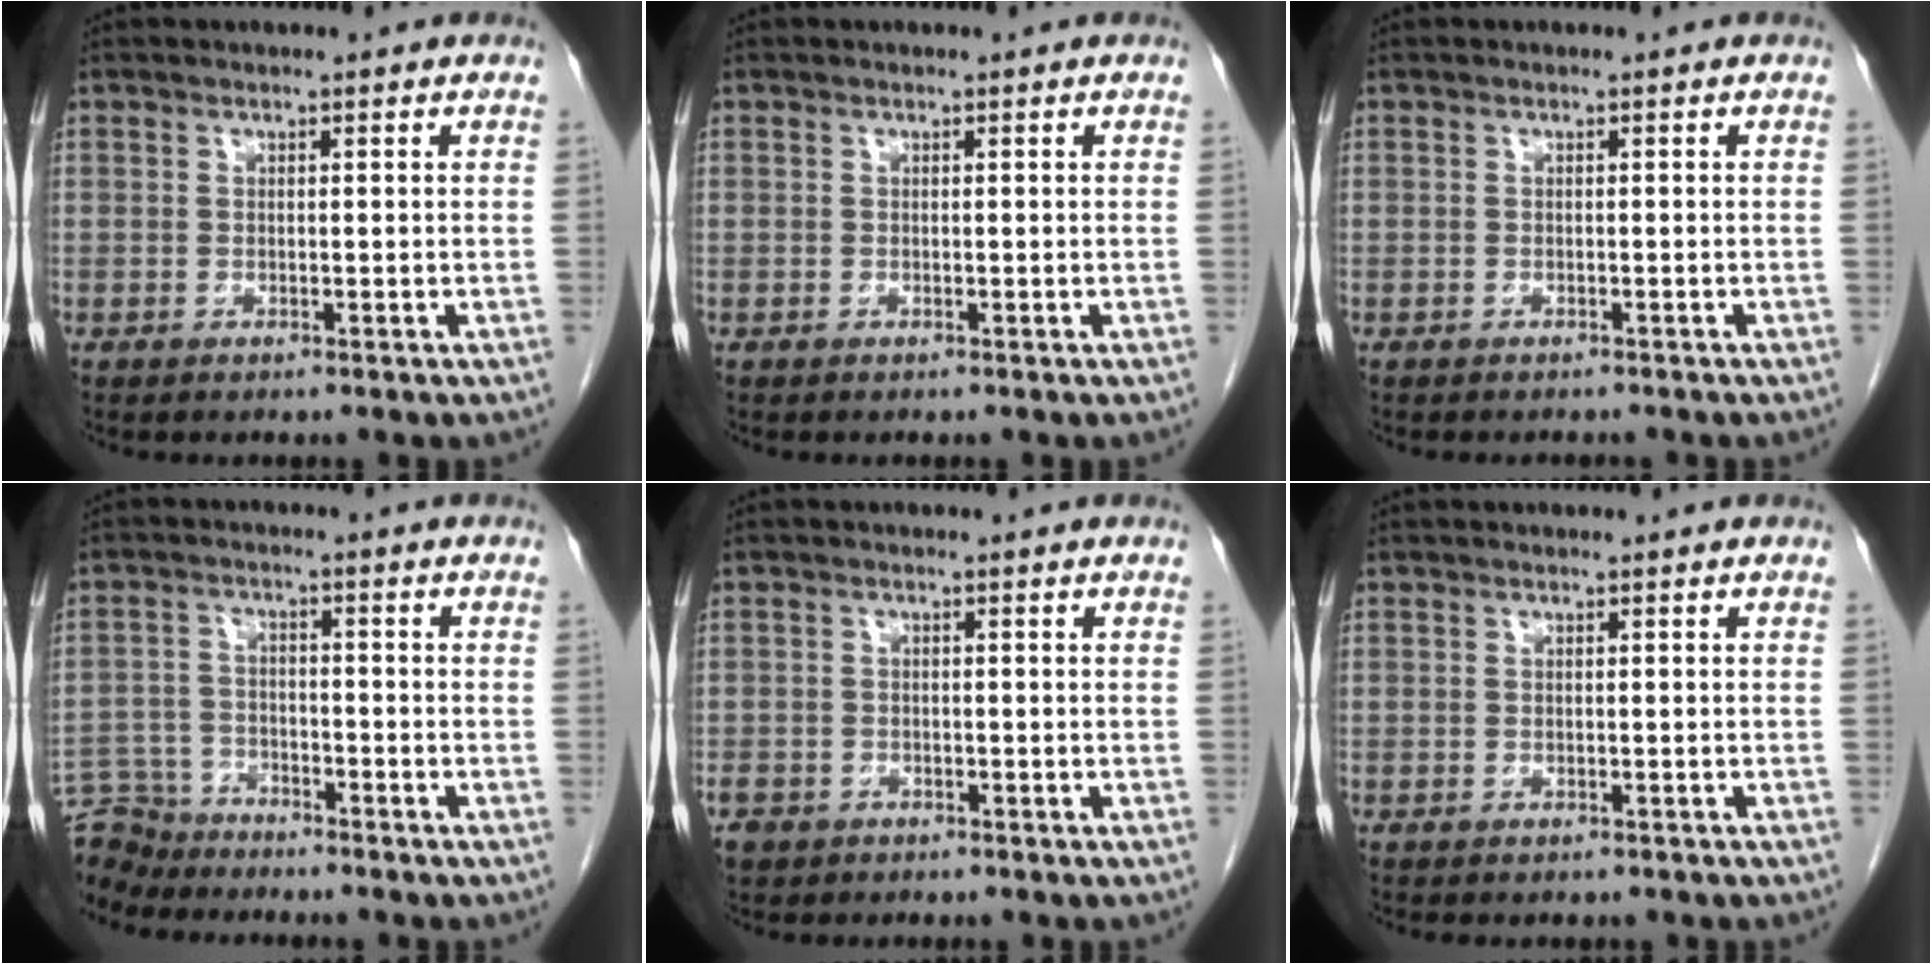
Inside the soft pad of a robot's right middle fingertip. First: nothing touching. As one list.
[{"total": 0.0}, {"total": 1.5, "force": [-1.4, 0.4, 0.3], "torque": [-0.009, -0.002, -0.017]}, {"total": 7.3, "force": [-7.0, 2.1, -0.2], "torque": [-0.001, 0.001, -0.134]}, {"total": 3.8, "force": [-2.7, 2.6, 0.9], "torque": [-0.019, 0.002, -0.044]}, {"total": 1.9, "force": [-1.6, 0.8, 0.6], "torque": [-0.016, -0.002, -0.016]}]